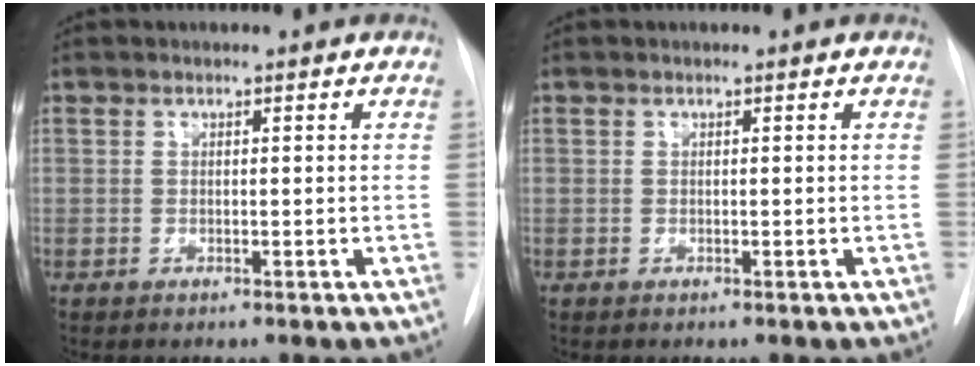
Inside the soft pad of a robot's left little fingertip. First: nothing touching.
{"total": 0.0}